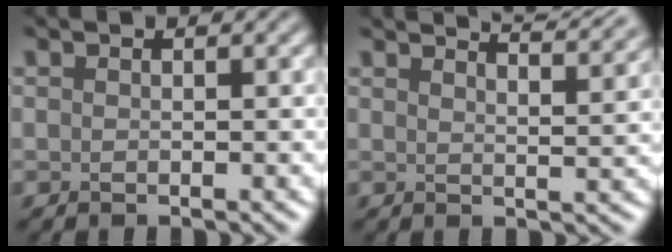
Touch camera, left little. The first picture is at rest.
{"total": 6.5, "force": [5.6, 1.4, 3.0], "torque": [-0.018, 0.030, 0.042]}